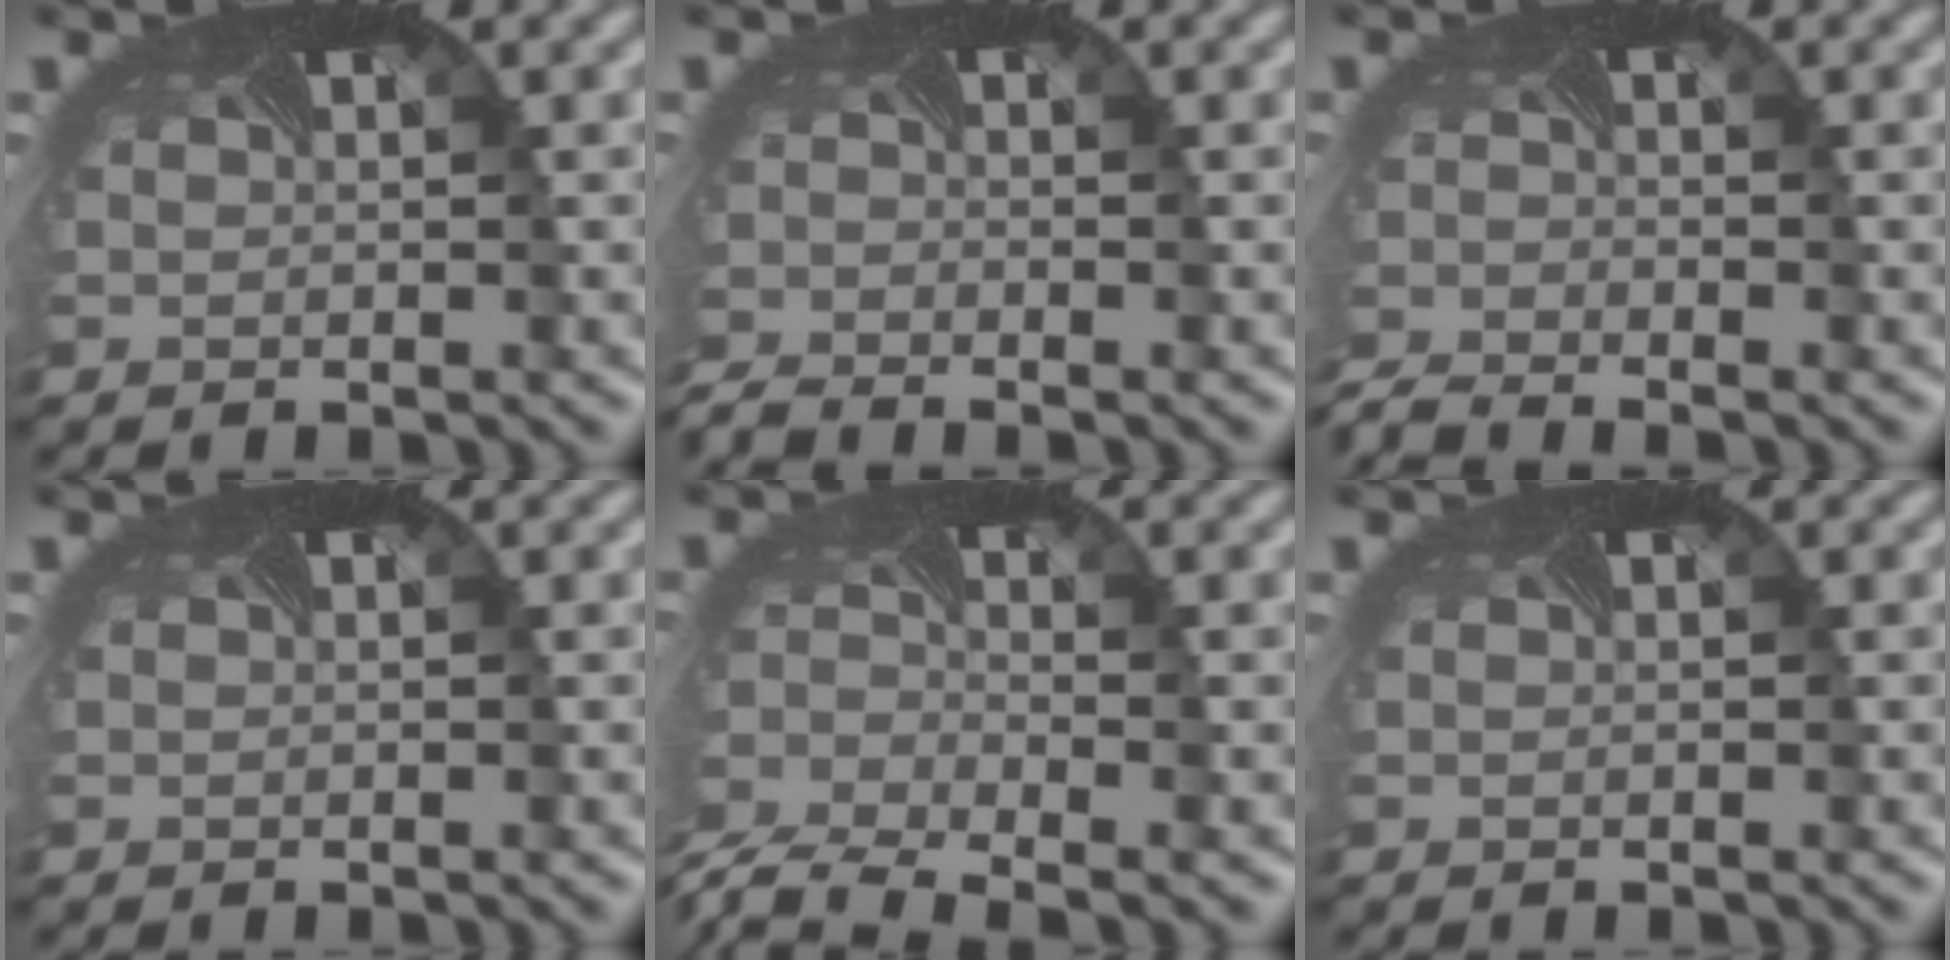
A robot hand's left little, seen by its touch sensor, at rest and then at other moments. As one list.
[{"total": 2.5, "force": [-2.5, -0.1, 0.2], "torque": [-0.014, -0.020, -0.056]}, {"total": 3.3, "force": [-3.2, 0.1, 0.6], "torque": [-0.020, -0.025, -0.070]}, {"total": 0.0}, {"total": 6.7, "force": [-5.8, 2.1, 2.6], "torque": [-0.067, -0.040, -0.098]}, {"total": 0.0}]